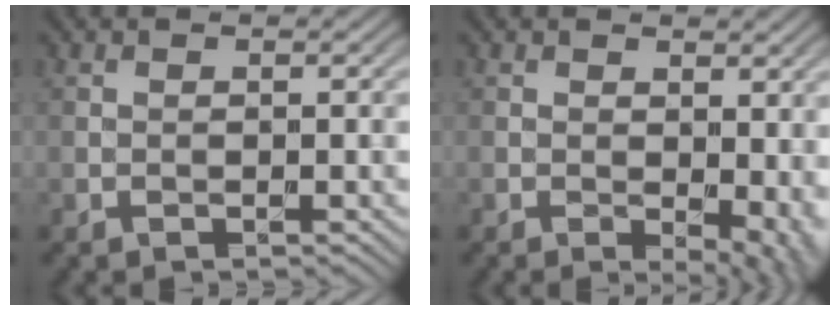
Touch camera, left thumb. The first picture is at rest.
{"total": 5.7, "force": [-0.1, 2.8, 4.9], "torque": [-0.061, -0.009, 0.004]}